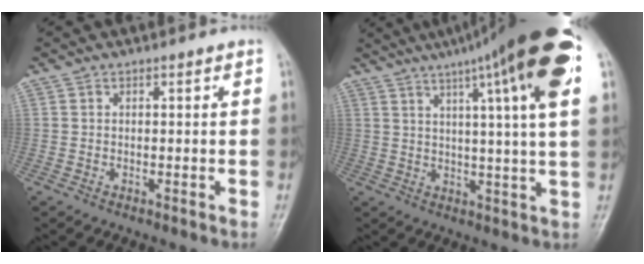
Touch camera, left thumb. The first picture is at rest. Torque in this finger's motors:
{"motor_torque": [0.72, 0.30, 1.91, -0.86, 0.13]}